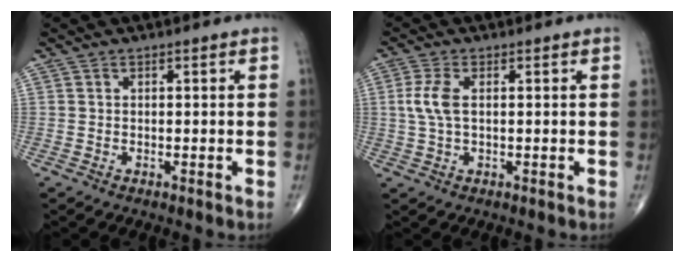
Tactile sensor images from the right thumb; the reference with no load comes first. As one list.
[{"total": 4.5, "force": [0.6, 2.1, 4.0], "torque": [-0.106, 0.005, 0.011]}]